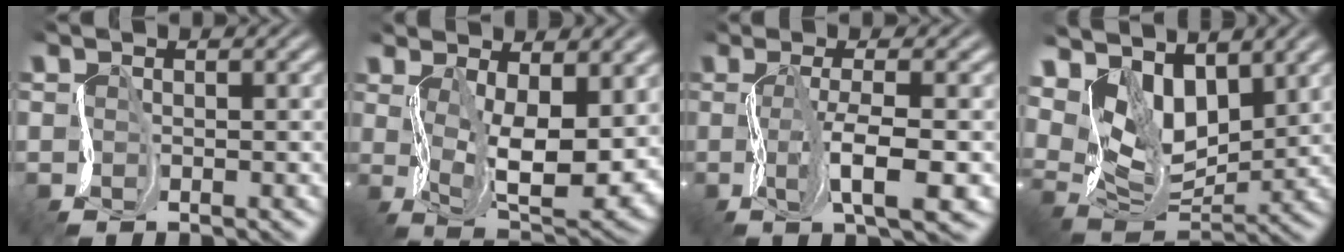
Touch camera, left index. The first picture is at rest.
{"total": 10.6, "force": [1.2, 4.6, 9.5], "torque": [-0.160, -0.014, 0.031]}
{"total": 5.8, "force": [-0.8, 1.3, 5.6], "torque": [-0.097, 0.004, -0.012]}
{"total": 8.1, "force": [4.9, 4.5, 4.7], "torque": [-0.095, -0.005, 0.090]}